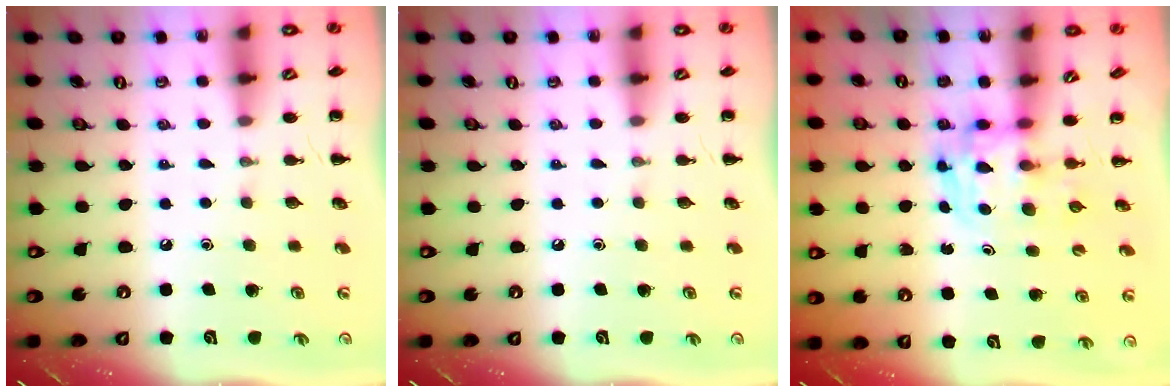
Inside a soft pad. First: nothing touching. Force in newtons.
{"total": 0.0}
{"total": 3.7, "press": 3.7, "slide": 0.6}